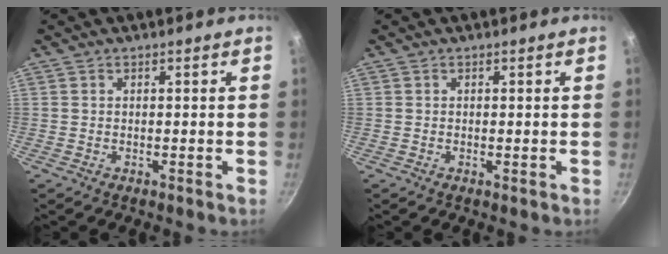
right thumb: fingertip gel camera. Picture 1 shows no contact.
{"total": 0.0}